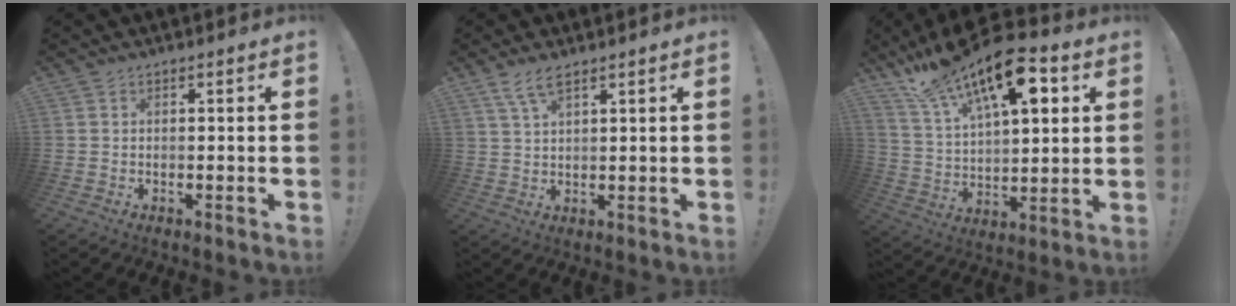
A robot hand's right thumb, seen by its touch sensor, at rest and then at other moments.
{"total": 4.8, "force": [3.3, 1.1, 3.2], "torque": [-0.060, -0.010, 0.060]}
{"total": 21.3, "force": [12.5, 8.8, 14.8], "torque": [-0.247, -0.075, 0.209]}